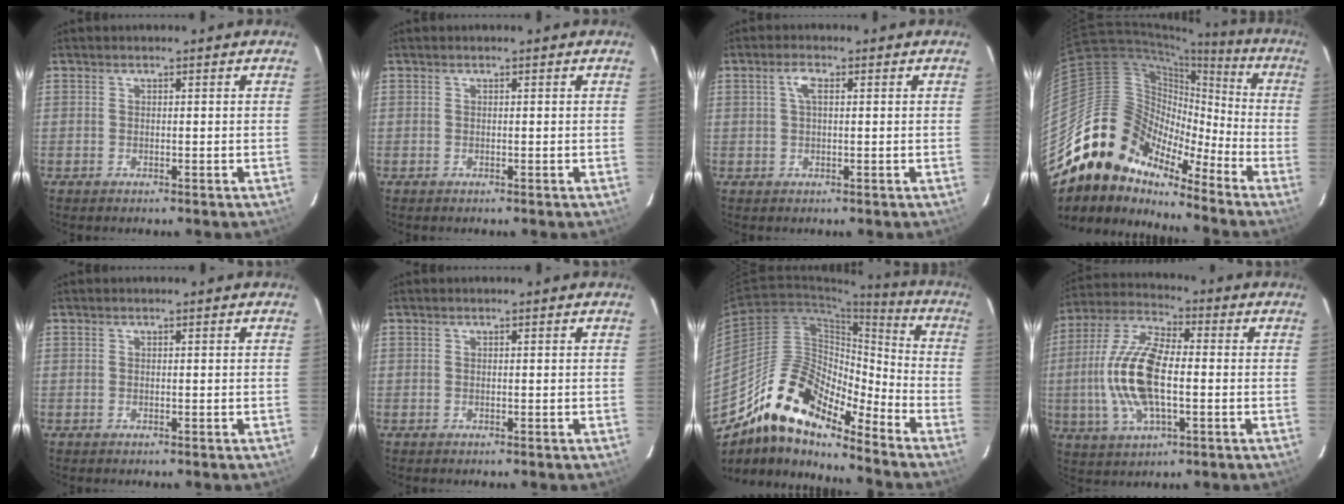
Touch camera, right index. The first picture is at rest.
{"total": 0.0}
{"total": 2.6, "force": [0.7, 1.0, 2.3], "torque": [-0.047, 0.010, 0.013]}
{"total": 14.9, "force": [-11.5, 8.7, 3.8], "torque": [-0.065, 0.045, -0.226]}
{"total": 0.0}
{"total": 0.0}
{"total": 17.4, "force": [-14.1, 5.1, 8.7], "torque": [-0.147, 0.003, -0.275]}
{"total": 15.7, "force": [-1.6, 6.8, 14.0], "torque": [-0.298, 0.008, -0.035]}